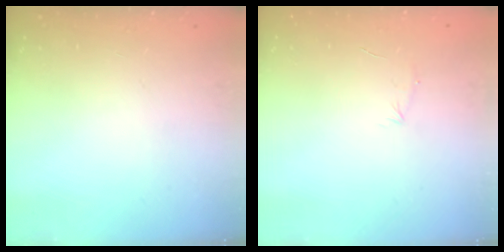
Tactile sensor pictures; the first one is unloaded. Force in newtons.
{"total": 4.1, "press": 3.9, "slide": 1.0}